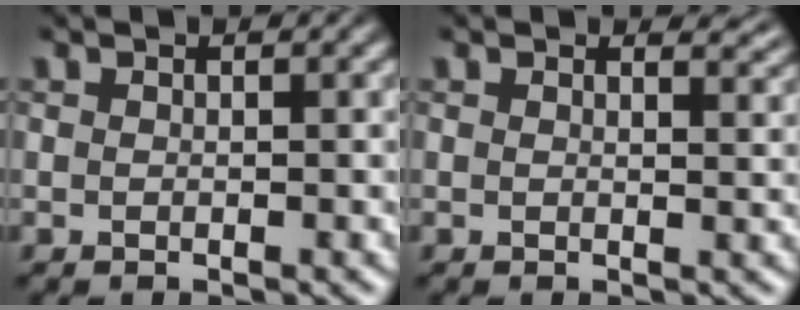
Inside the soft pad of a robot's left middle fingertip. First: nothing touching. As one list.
[{"total": 1.5, "force": [1.5, 0.3, 0.4], "torque": [-0.005, -0.007, 0.017]}]